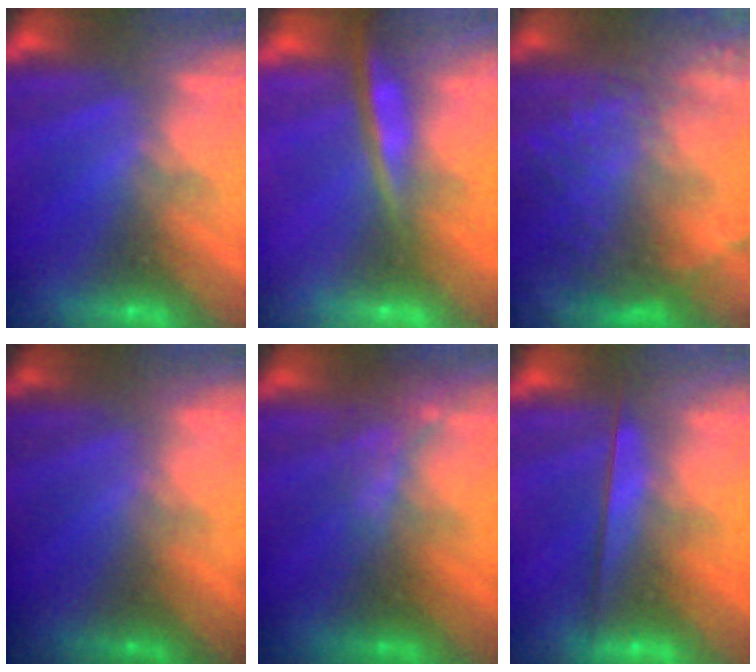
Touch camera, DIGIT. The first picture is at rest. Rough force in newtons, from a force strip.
{"total": 7.7}
{"total": 8.4}
{"total": 1.8}
{"total": 2.1}
{"total": 2.3}